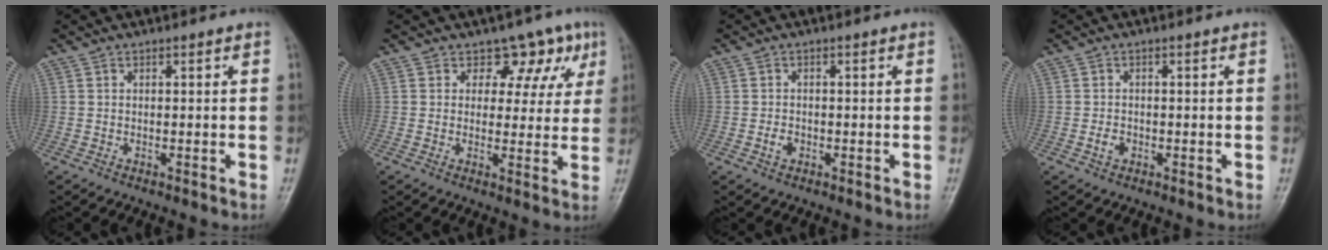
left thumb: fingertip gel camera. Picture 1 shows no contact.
{"total": 7.3, "force": [4.1, 5.4, 2.7], "torque": [0.013, -0.014, 0.042]}
{"total": 1.8, "force": [-0.6, 1.3, 1.0], "torque": [-0.016, 0.004, -0.012]}
{"total": 1.8, "force": [-0.6, 1.4, 1.0], "torque": [-0.016, 0.003, -0.012]}